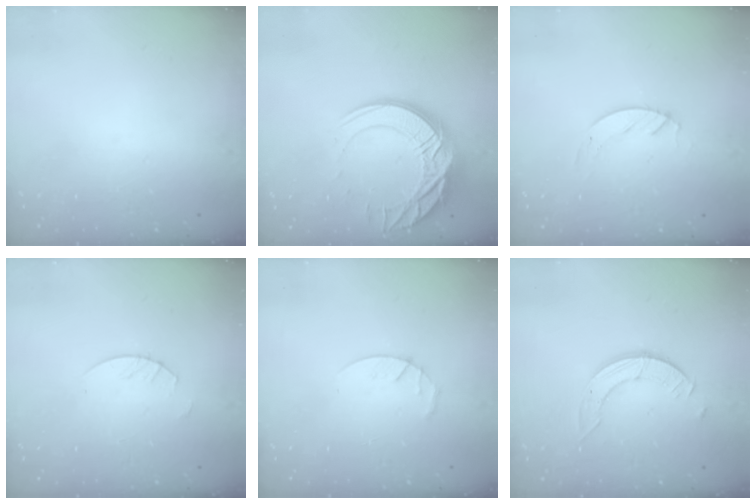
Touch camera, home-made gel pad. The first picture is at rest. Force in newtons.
{"total": 18.7, "press": 18.6, "slide": 1.8}
{"total": 2.4, "press": 2.4, "slide": 0.2}
{"total": 2.7, "press": 2.7, "slide": 0.2}
{"total": 3.0, "press": 2.9, "slide": 0.5}
{"total": 3.9, "press": 3.9, "slide": 0.3}